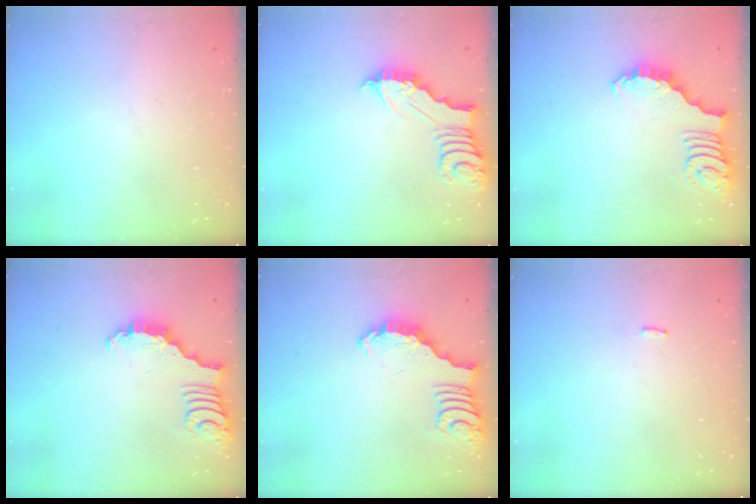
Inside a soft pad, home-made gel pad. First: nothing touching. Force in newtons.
{"total": 5.1, "press": 5.1, "slide": 0.2}
{"total": 2.7, "press": 2.6, "slide": 0.5}
{"total": 2.8, "press": 2.8, "slide": 0.3}
{"total": 3.3, "press": 3.3, "slide": 0.4}
{"total": 2.5, "press": 2.5, "slide": 0.1}